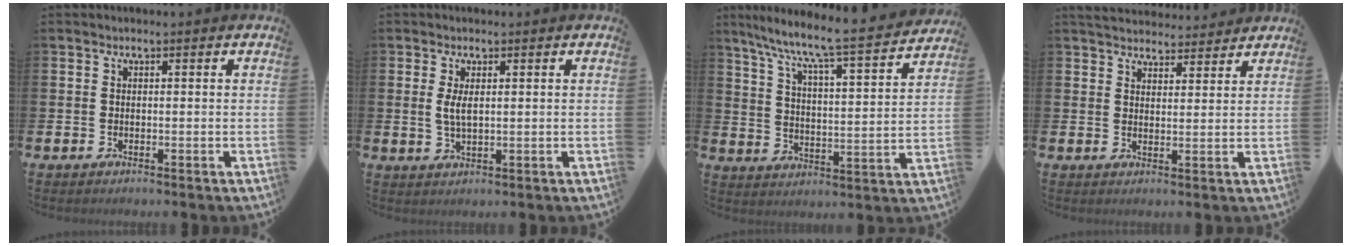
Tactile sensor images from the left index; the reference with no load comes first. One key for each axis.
{"total": 2.5, "fx": 0.9, "fy": 0.9, "fz": 2.2, "tx": -0.039, "ty": 0.001, "tz": 0.013}
{"total": 7.8, "fx": 7.1, "fy": 0.2, "fz": 3.1, "tx": -0.084, "ty": -0.063, "tz": 0.114}
{"total": 4.4, "fx": 4.3, "fy": 0.9, "fz": 0.1, "tx": -0.008, "ty": -0.025, "tz": 0.076}